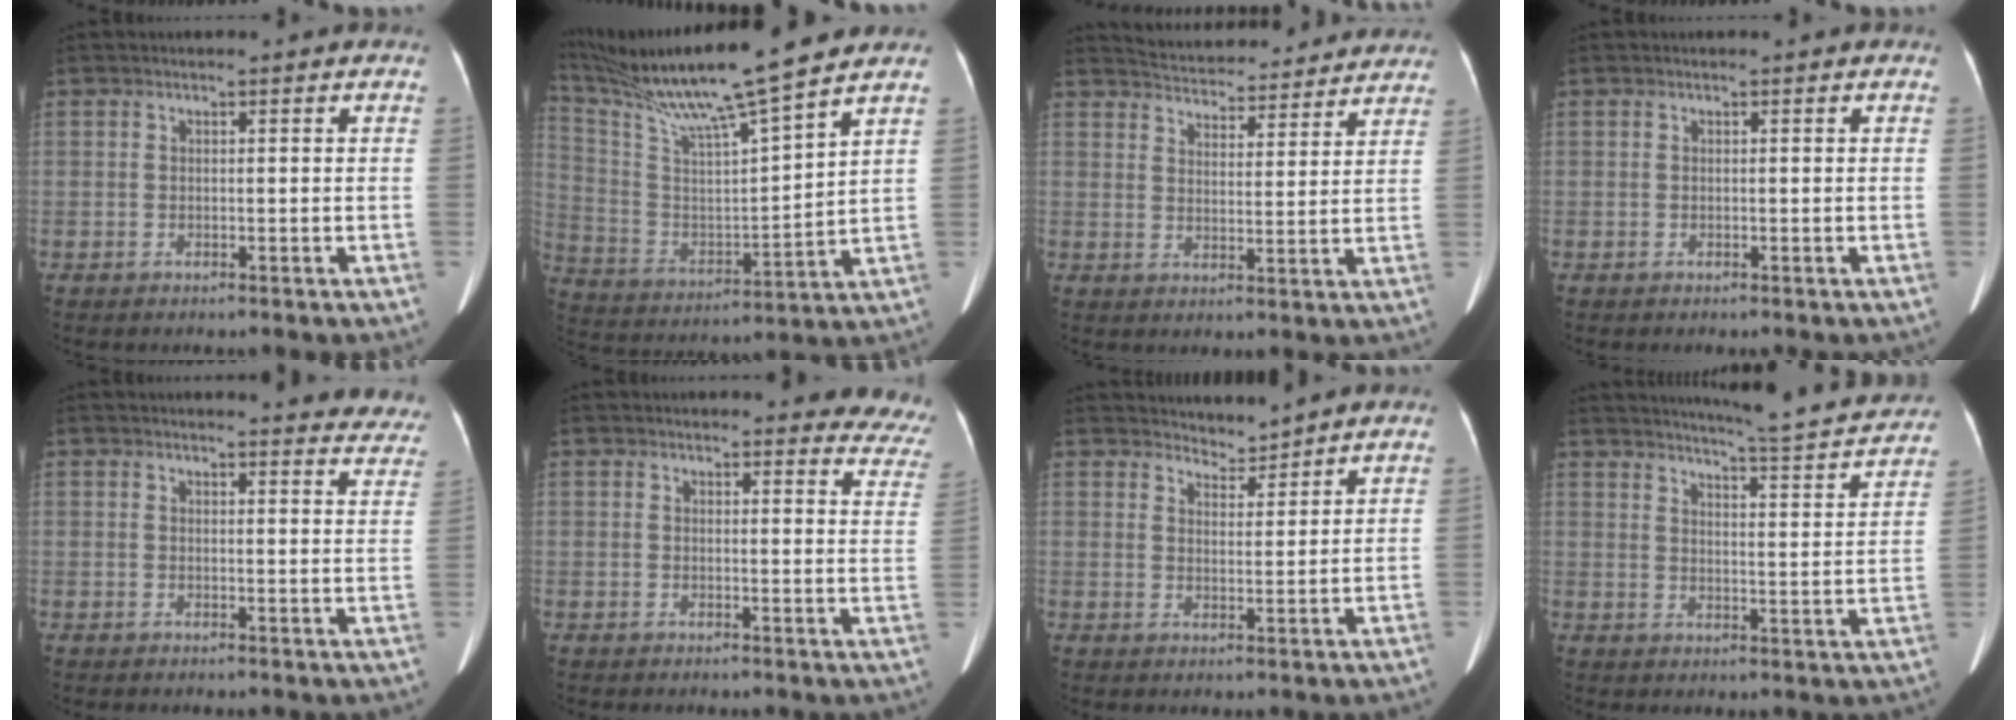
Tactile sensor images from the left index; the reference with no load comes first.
{"total": 19.0, "force": [16.0, -0.9, 10.3], "torque": [-0.200, 0.001, 0.288]}
{"total": 16.2, "force": [15.4, 3.4, 3.6], "torque": [-0.047, 0.020, 0.202]}
{"total": 0.0}
{"total": 11.7, "force": [11.4, 1.9, 1.8], "torque": [0.017, -0.050, 0.091]}
{"total": 12.9, "force": [12.4, 2.9, 2.3], "torque": [0.025, -0.042, 0.095]}
{"total": 3.1, "force": [3.0, 0.1, -0.6], "torque": [0.003, 0.002, 0.056]}
{"total": 15.3, "force": [14.5, 0.2, 4.9], "torque": [-0.078, -0.038, 0.177]}